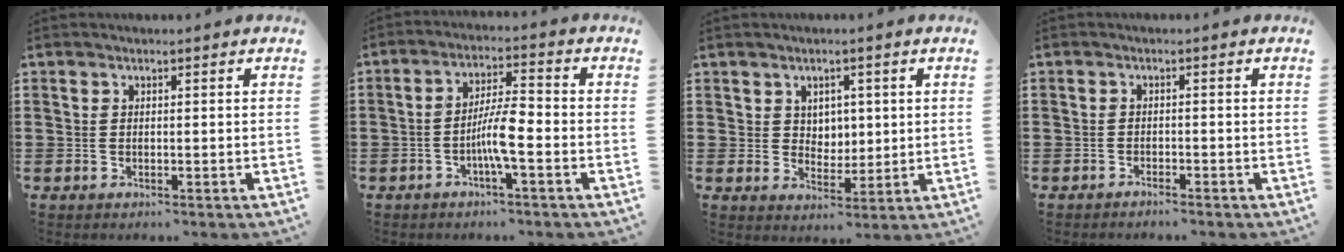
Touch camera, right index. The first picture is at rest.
{"total": 6.2, "force": [-1.9, 0.9, 5.8], "torque": [-0.115, -0.001, -0.040]}
{"total": 3.4, "force": [1.7, 2.8, 0.9], "torque": [-0.023, 0.007, 0.029]}
{"total": 1.2, "force": [-1.2, 0.0, 0.1], "torque": [-0.006, 0.002, -0.024]}